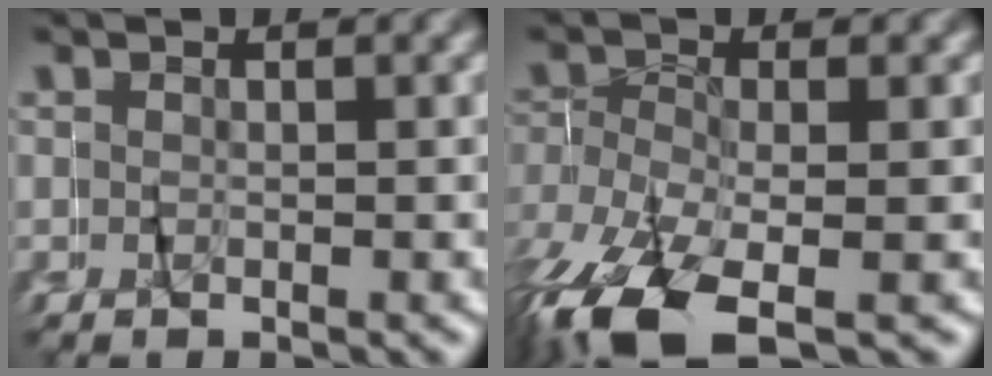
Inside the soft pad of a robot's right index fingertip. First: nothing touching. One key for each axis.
{"total": 7.4, "fx": -4.4, "fy": 3.8, "fz": 4.5, "tx": -0.126, "ty": -0.038, "tz": -0.047}